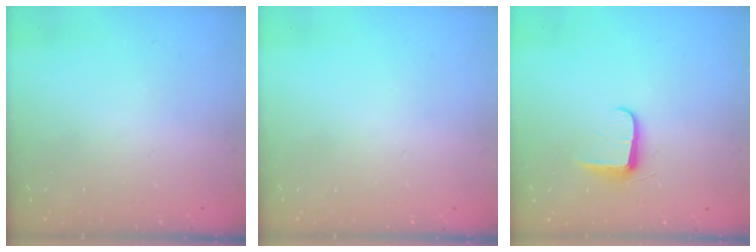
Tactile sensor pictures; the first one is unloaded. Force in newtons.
{"total": 0.0}
{"total": 6.8, "press": 6.7, "slide": 0.9}